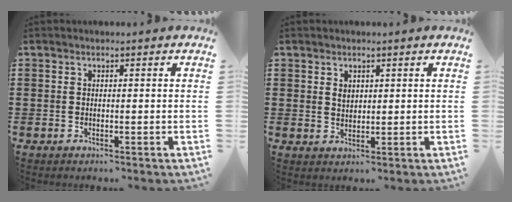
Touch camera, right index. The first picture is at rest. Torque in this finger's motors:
{"motor_torque": [0.01, 0.00, 0.01, 0.04]}